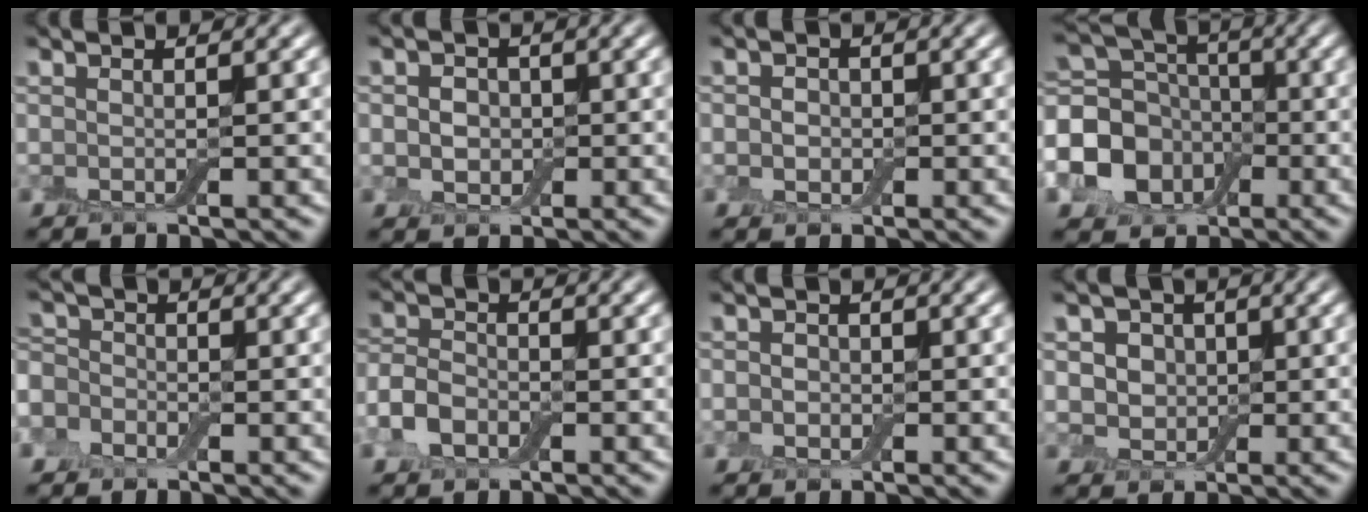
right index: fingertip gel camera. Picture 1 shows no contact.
{"total": 3.1, "force": [0.0, 2.6, 1.7], "torque": [-0.017, 0.008, -0.016]}
{"total": 1.8, "force": [0.0, 1.6, 0.9], "torque": [-0.006, 0.003, -0.013]}
{"total": 9.6, "force": [-2.5, 8.0, 4.7], "torque": [-0.097, -0.015, -0.072]}
{"total": 4.1, "force": [-1.6, 3.4, 1.7], "torque": [-0.023, 0.017, -0.051]}
{"total": 3.3, "force": [-1.5, 2.2, 1.9], "torque": [-0.044, 0.004, -0.041]}
{"total": 1.3, "force": [-0.1, 1.2, 0.5], "torque": [0.000, -0.002, -0.009]}
{"total": 4.1, "force": [1.0, 3.5, 2.0], "torque": [-0.025, 0.009, -0.002]}